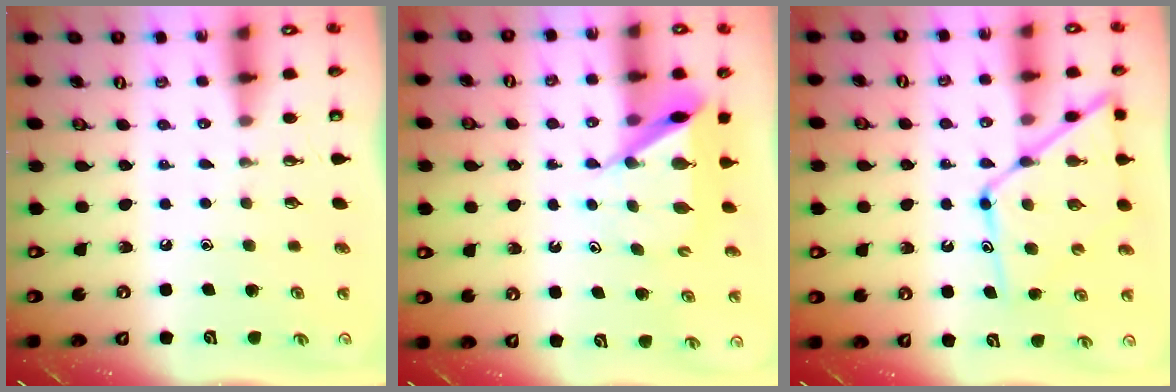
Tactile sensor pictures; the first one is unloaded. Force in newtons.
{"total": 8.3, "press": 8.2, "slide": 0.5}
{"total": 13.8, "press": 13.7, "slide": 1.3}